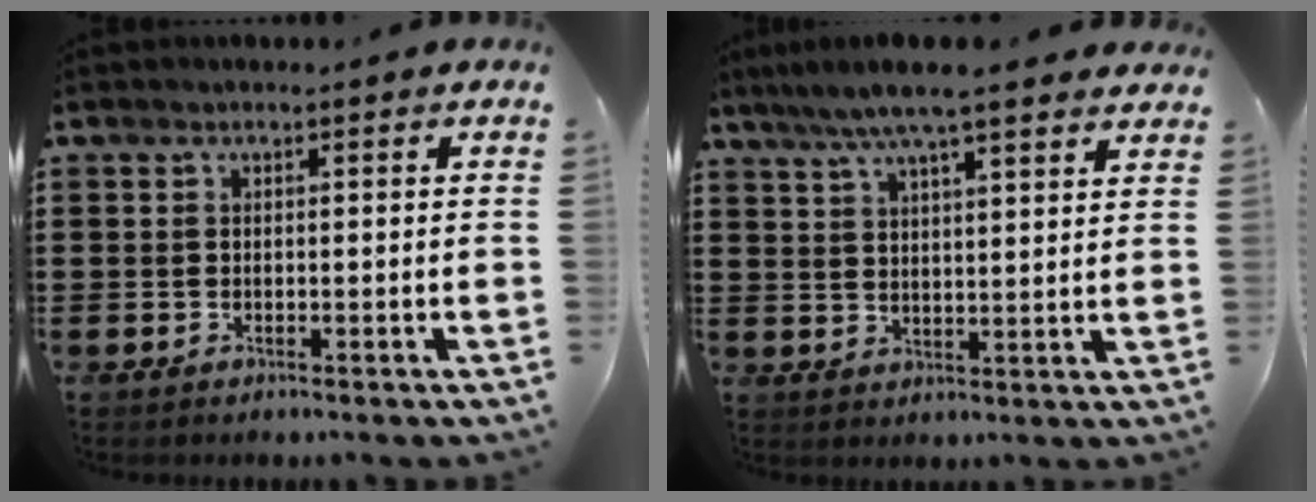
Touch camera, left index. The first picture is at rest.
{"total": 6.5, "force": [5.4, 0.5, 3.5], "torque": [-0.084, -0.012, 0.095]}